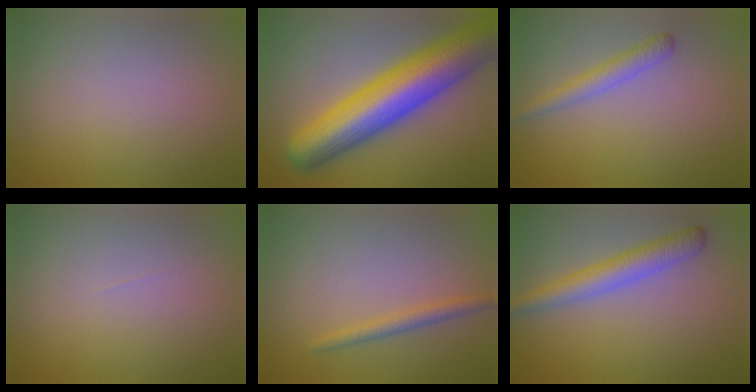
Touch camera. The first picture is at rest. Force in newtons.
{"total": 12.7, "press": 12.7, "slide": 0.4}
{"total": 2.3, "press": 2.3, "slide": 0.0}
{"total": 0.0}
{"total": 1.7, "press": 1.7, "slide": 0.1}
{"total": 3.7, "press": 3.7, "slide": 0.1}